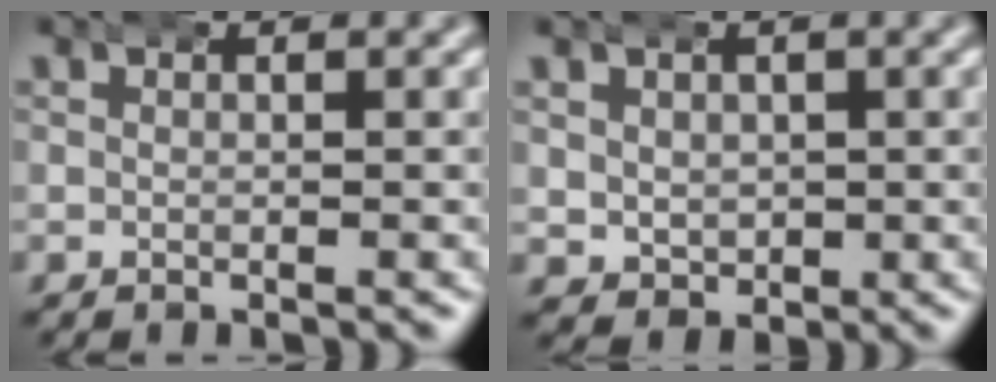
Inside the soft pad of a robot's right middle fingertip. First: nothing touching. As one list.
[{"total": 2.8, "force": [0.5, 2.6, 1.1], "torque": [-0.026, -0.017, 0.025]}]